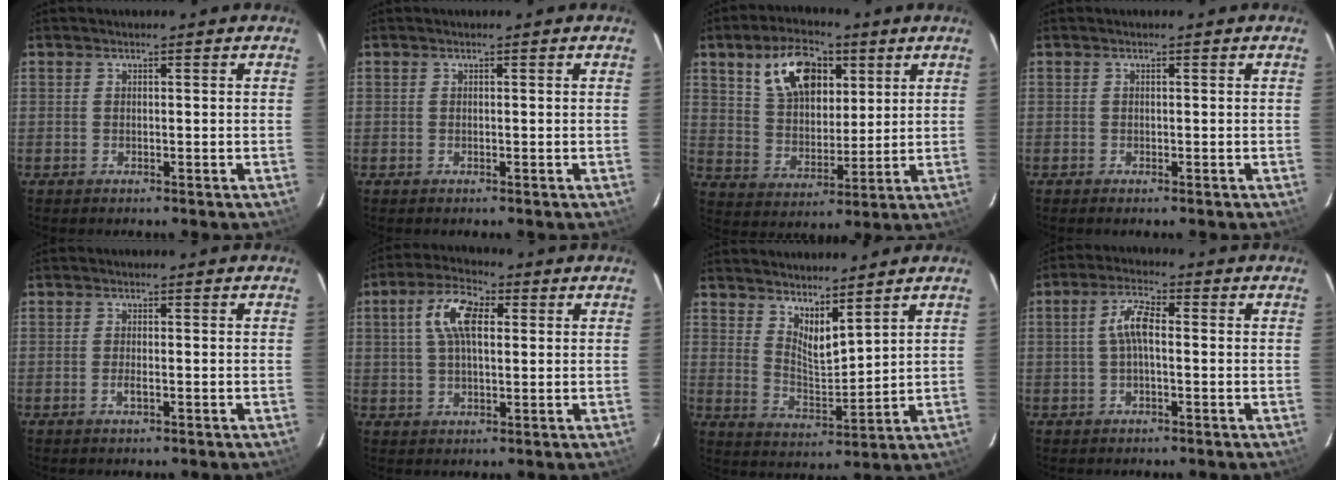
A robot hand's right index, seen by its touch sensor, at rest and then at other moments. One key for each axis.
{"total": 0.0}
{"total": 13.4, "fx": 6.2, "fy": 8.0, "fz": 8.8, "tx": -0.159, "ty": 0.026, "tz": 0.117}
{"total": 0.0}
{"total": 1.3, "fx": -0.6, "fy": 0.3, "fz": 1.1, "tx": -0.024, "ty": -0.002, "tz": -0.010}
{"total": 8.7, "fx": 2.2, "fy": 4.2, "fz": 7.3, "tx": -0.142, "ty": 0.023, "tz": 0.039}
{"total": 7.5, "fx": 6.1, "fy": 1.8, "fz": 4.1, "tx": -0.064, "ty": -0.010, "tz": 0.108}
{"total": 5.0, "fx": -0.1, "fy": 1.8, "fz": 4.7, "tx": -0.097, "ty": 0.015, "tz": -0.003}